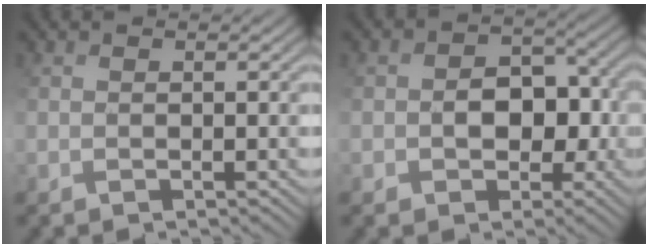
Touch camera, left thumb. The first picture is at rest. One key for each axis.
{"total": 6.8, "fx": -1.2, "fy": 5.5, "fz": 3.8, "tx": -0.057, "ty": 0.002, "tz": -0.022}